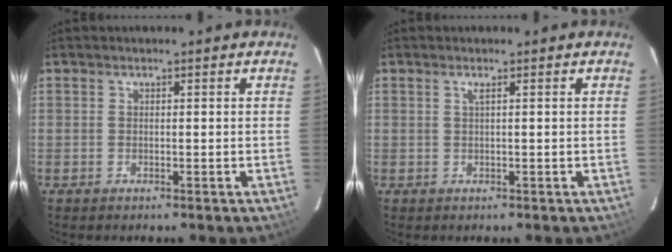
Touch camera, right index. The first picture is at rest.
{"total": 0.8, "force": [0.3, -0.3, 0.7], "torque": [-0.014, 0.000, 0.004]}